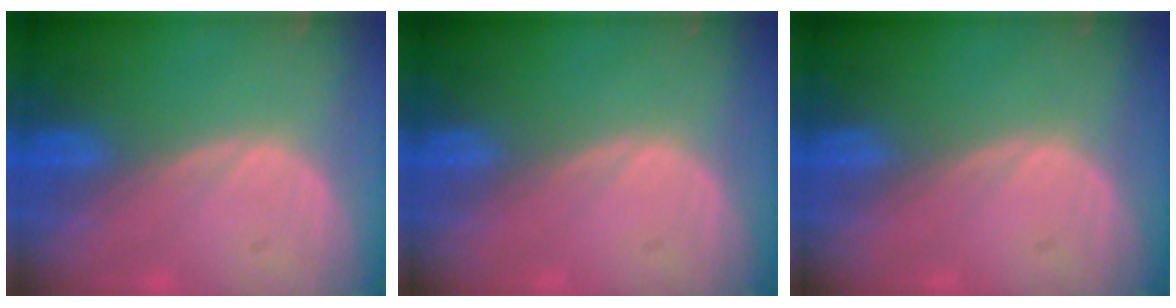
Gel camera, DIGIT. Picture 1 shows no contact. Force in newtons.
{"total": 0.0}
{"total": 0.0}